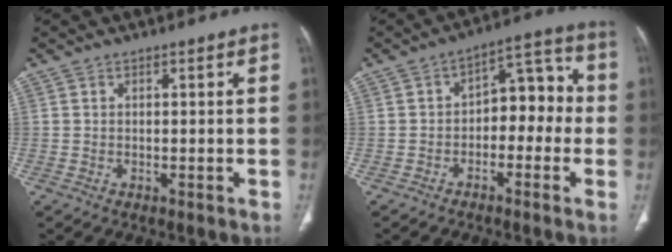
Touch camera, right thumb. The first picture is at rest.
{"total": 9.9, "force": [-1.5, 6.3, 7.6], "torque": [-0.059, 0.051, -0.035]}